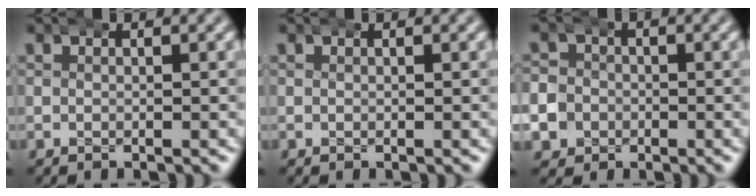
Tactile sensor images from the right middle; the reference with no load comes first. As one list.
[{"total": 0.0}, {"total": 5.9, "force": [-1.5, 5.5, 1.3], "torque": [-0.037, -0.014, -0.031]}]